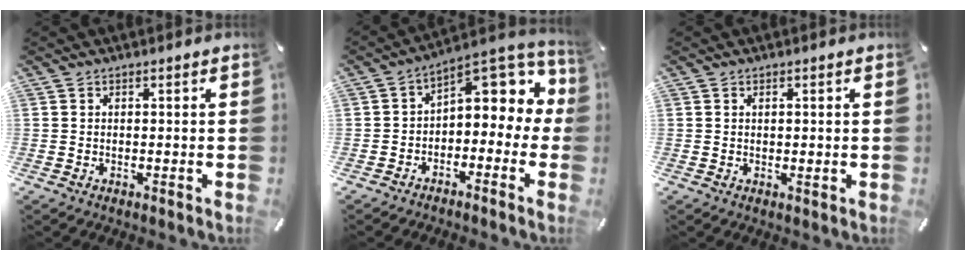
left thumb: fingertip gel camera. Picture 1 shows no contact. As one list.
[{"total": 9.9, "force": [3.7, 6.2, 6.9], "torque": [-0.083, -0.038, 0.063]}, {"total": 0.7, "force": [0.3, 0.3, 0.5], "torque": [-0.011, 0.000, 0.005]}]